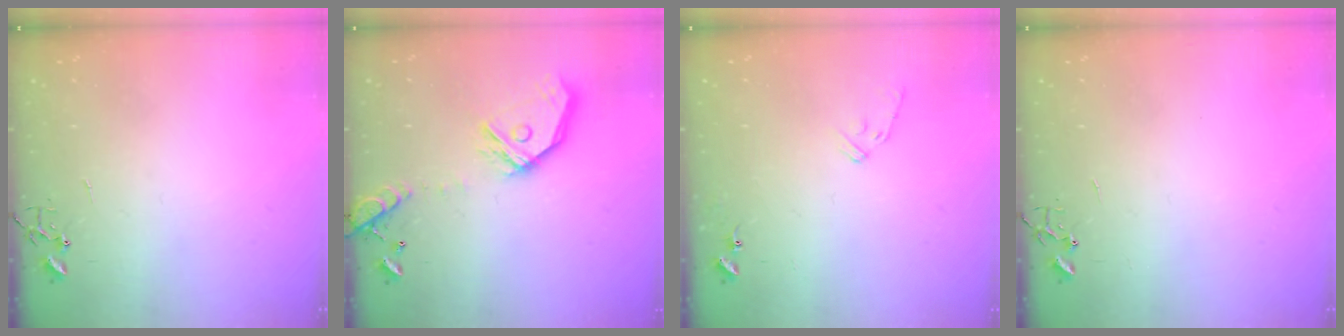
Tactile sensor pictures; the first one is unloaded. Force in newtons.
{"total": 17.0, "press": 16.8, "slide": 2.7}
{"total": 8.2, "press": 8.2, "slide": 0.3}
{"total": 0.0}